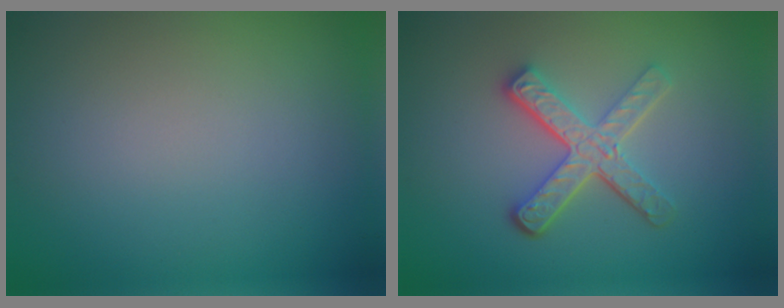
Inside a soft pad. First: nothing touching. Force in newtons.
{"total": 4.5, "press": 3.3, "slide": 3.0}